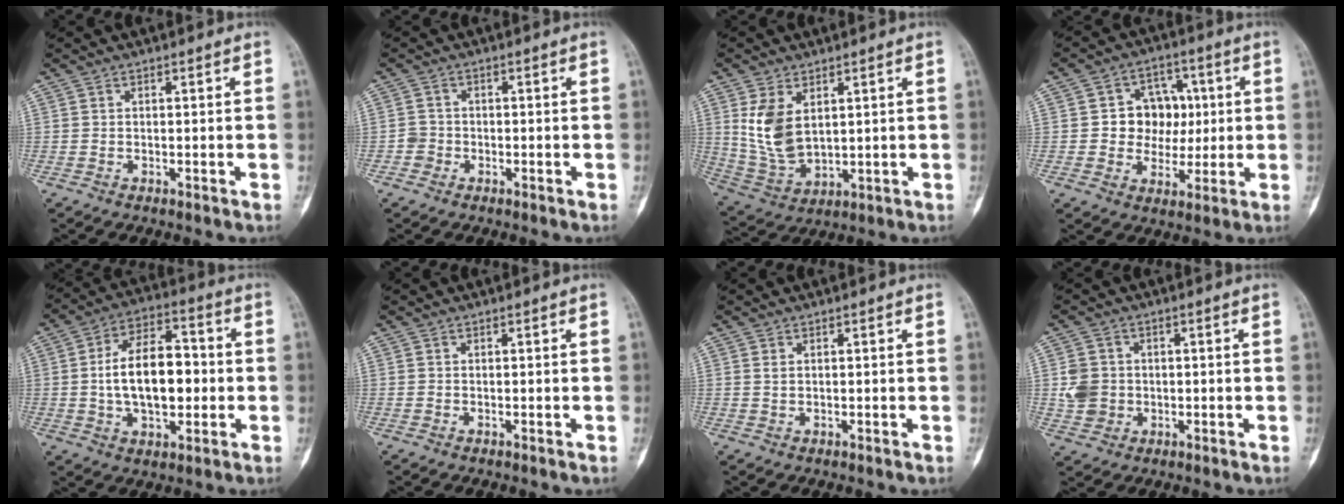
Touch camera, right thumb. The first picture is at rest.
{"total": 1.9, "force": [-0.8, 1.8, 0.1], "torque": [0.010, 0.009, -0.022]}
{"total": 10.0, "force": [2.9, 6.0, 7.5], "torque": [-0.135, -0.018, 0.076]}
{"total": 10.1, "force": [0.8, 8.6, 5.1], "torque": [-0.015, 0.011, 0.014]}
{"total": 15.3, "force": [-0.4, 8.7, 12.6], "torque": [-0.187, 0.025, -0.009]}
{"total": 0.0}
{"total": 0.9, "force": [0.4, 0.5, 0.7], "torque": [-0.011, 0.003, 0.010]}
{"total": 5.6, "force": [0.1, 5.1, 2.3], "torque": [-0.028, 0.003, 0.005]}